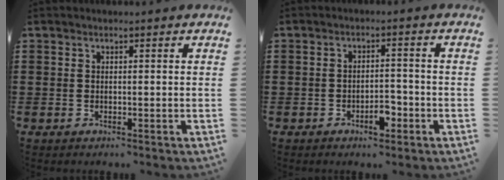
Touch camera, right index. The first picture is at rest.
{"total": 3.6, "force": [-2.0, 1.6, 2.5], "torque": [-0.042, 0.006, -0.037]}